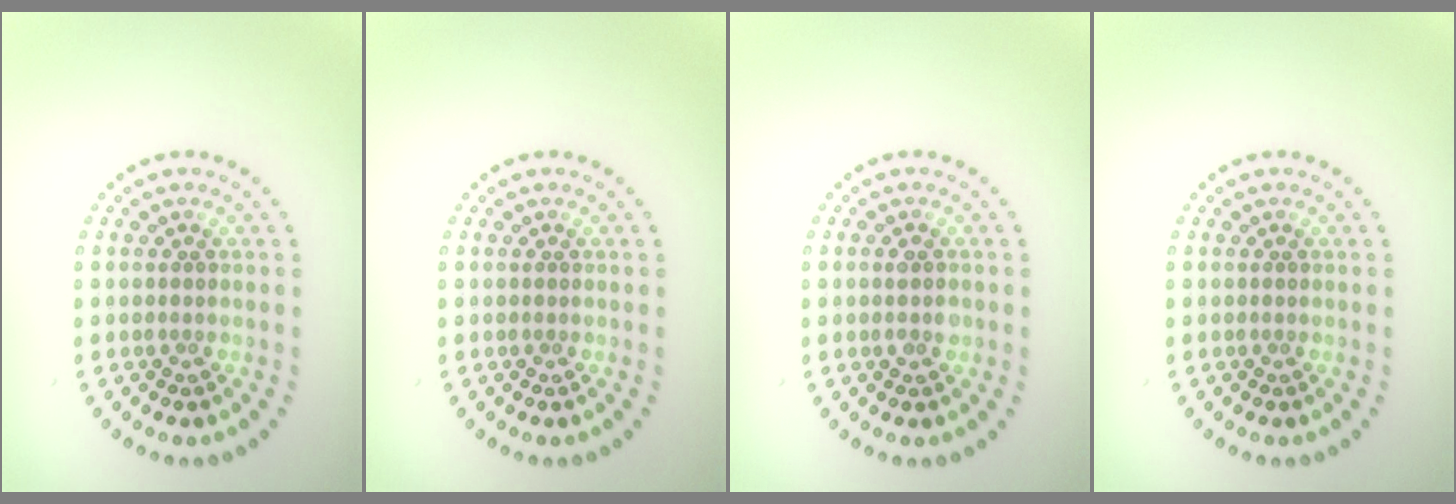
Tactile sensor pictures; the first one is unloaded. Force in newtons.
{"total": 0.0}
{"total": 1.2, "press": 1.2, "slide": 0.3}
{"total": 0.0}